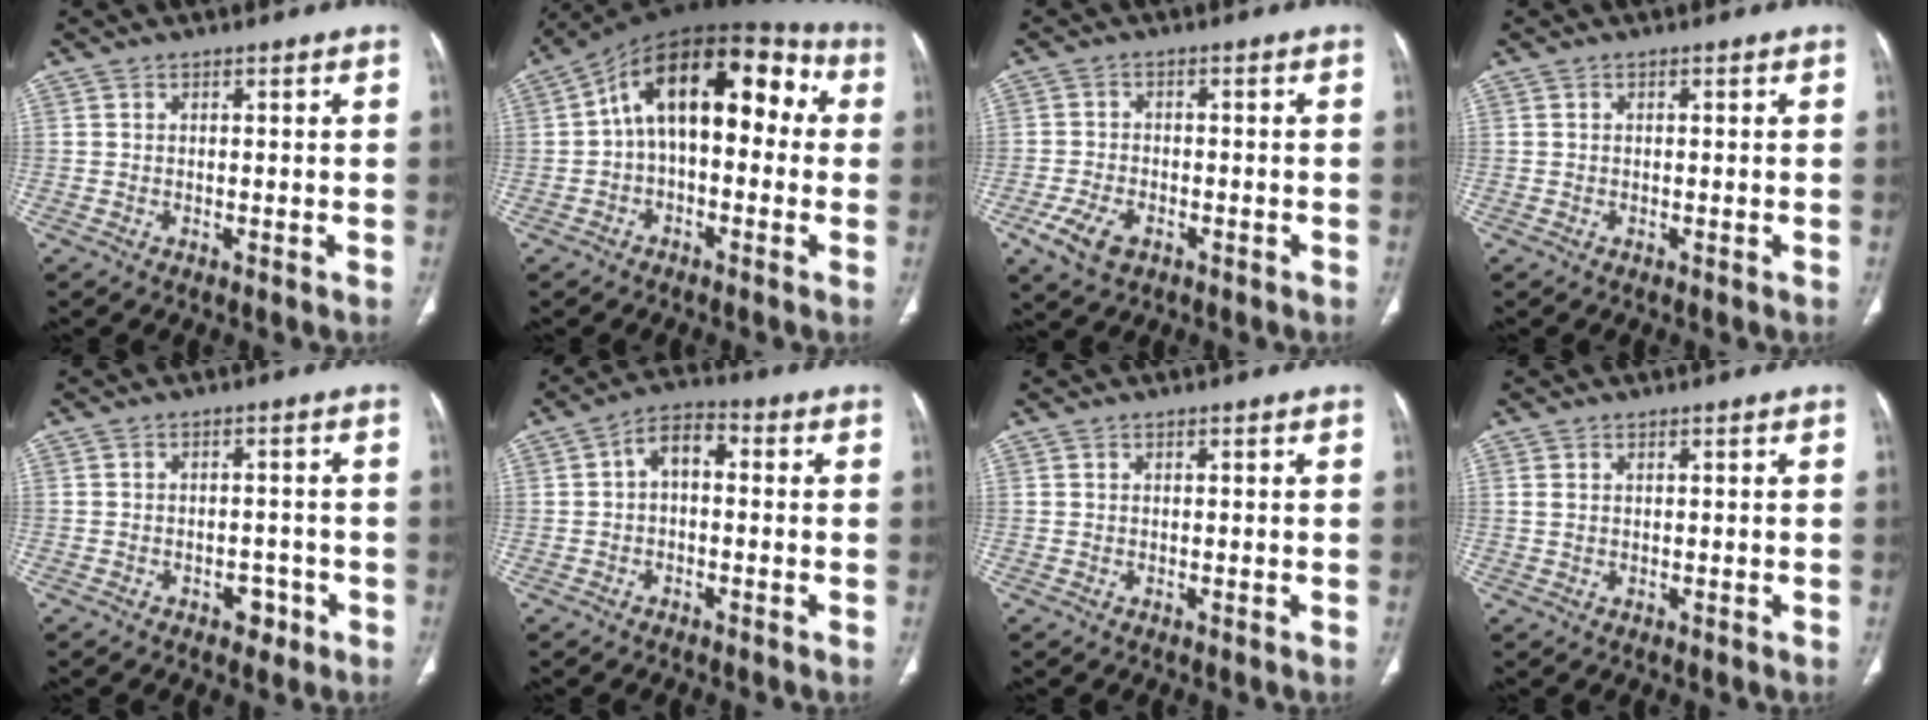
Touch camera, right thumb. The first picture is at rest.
{"total": 17.8, "force": [1.9, 10.1, 14.5], "torque": [-0.184, 0.059, 0.017]}
{"total": 6.4, "force": [-3.1, 3.8, 4.1], "torque": [-0.085, 0.008, -0.052]}
{"total": 0.0}
{"total": 3.4, "force": [-1.9, 2.3, 1.6], "torque": [-0.005, 0.014, -0.022]}
{"total": 5.8, "force": [0.1, 3.5, 4.6], "torque": [-0.070, 0.025, -0.012]}
{"total": 0.0}
{"total": 0.9, "force": [0.3, 0.5, 0.7], "torque": [-0.024, 0.013, 0.015]}